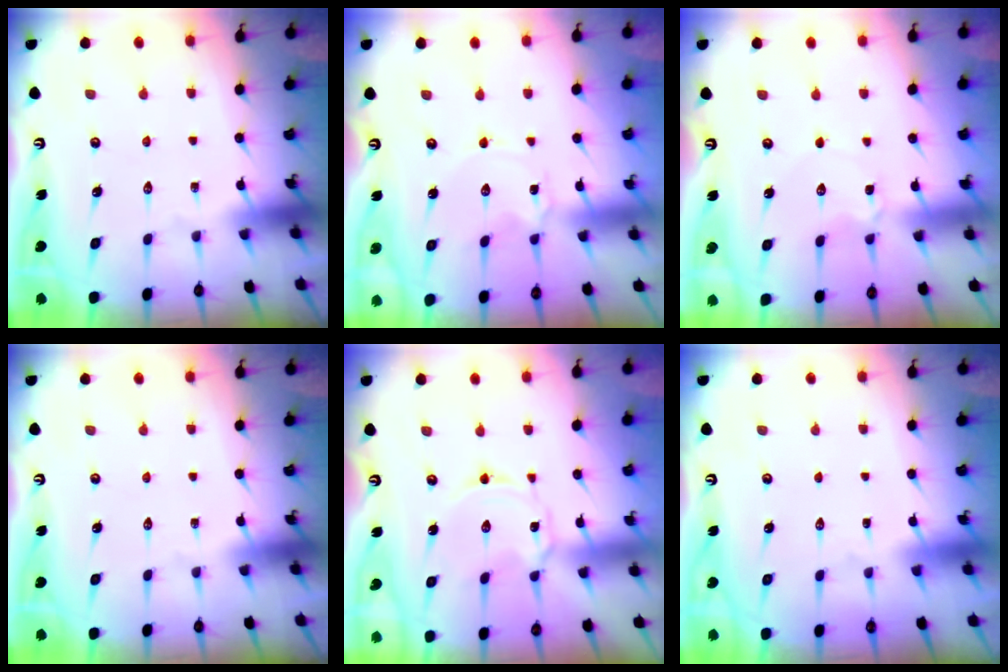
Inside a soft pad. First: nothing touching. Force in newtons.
{"total": 2.8, "press": 2.8, "slide": 0.3}
{"total": 2.1, "press": 2.1, "slide": 0.2}
{"total": 0.0}
{"total": 2.0, "press": 2.0, "slide": 0.2}
{"total": 1.6, "press": 1.6, "slide": 0.1}